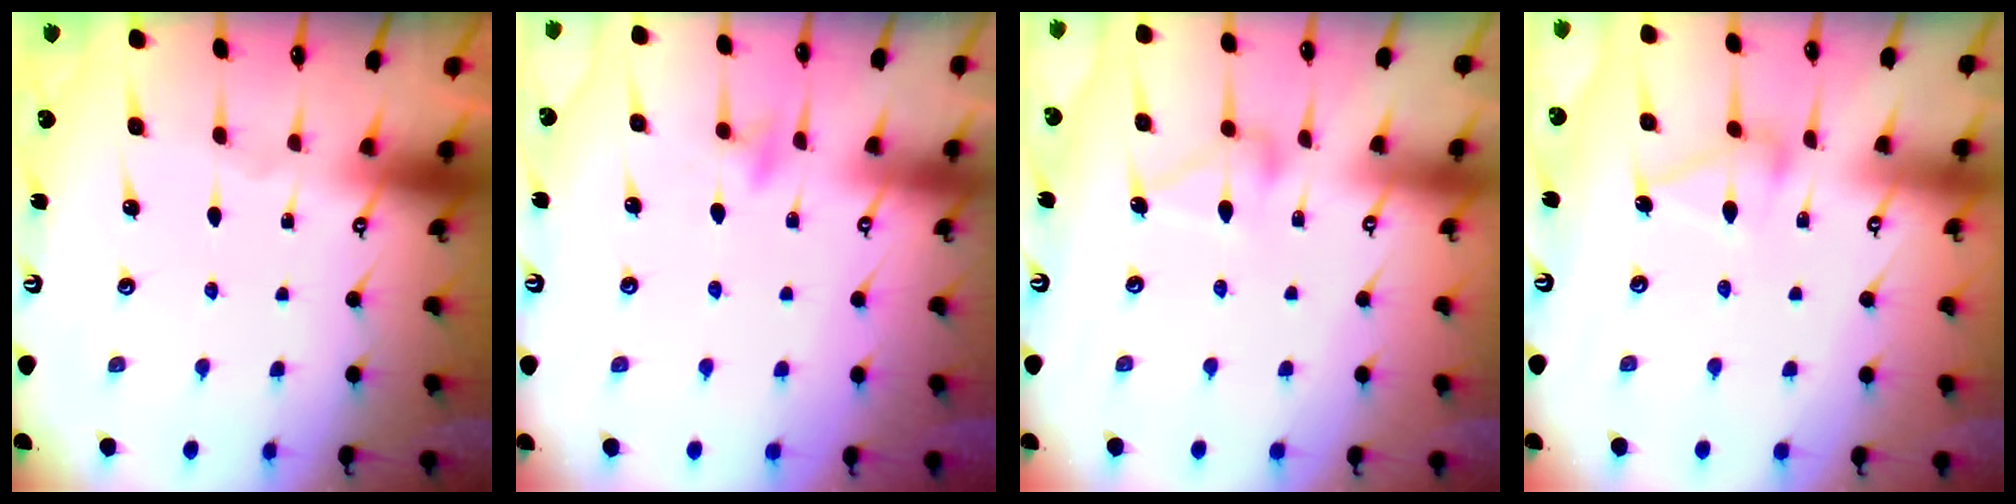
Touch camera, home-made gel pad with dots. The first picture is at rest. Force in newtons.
{"total": 5.4, "press": 5.4, "slide": 0.7}
{"total": 11.2, "press": 11.2, "slide": 0.5}
{"total": 10.1, "press": 10.1, "slide": 0.4}